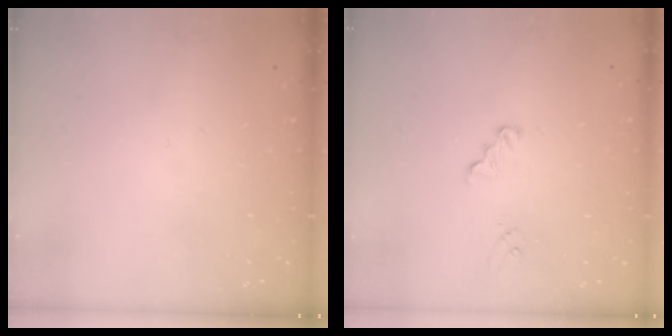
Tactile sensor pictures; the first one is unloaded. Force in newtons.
{"total": 2.1, "press": 2.1, "slide": 0.2}